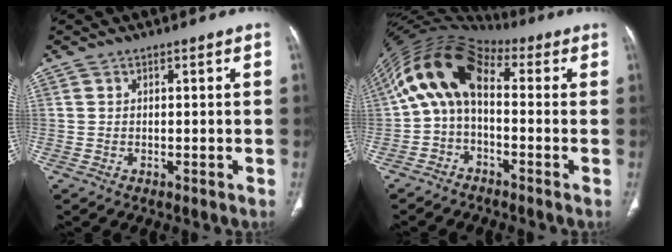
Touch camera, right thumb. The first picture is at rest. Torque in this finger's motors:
{"motor_torque": [2.14, 2.51, 1.85, -0.33, 0.27]}